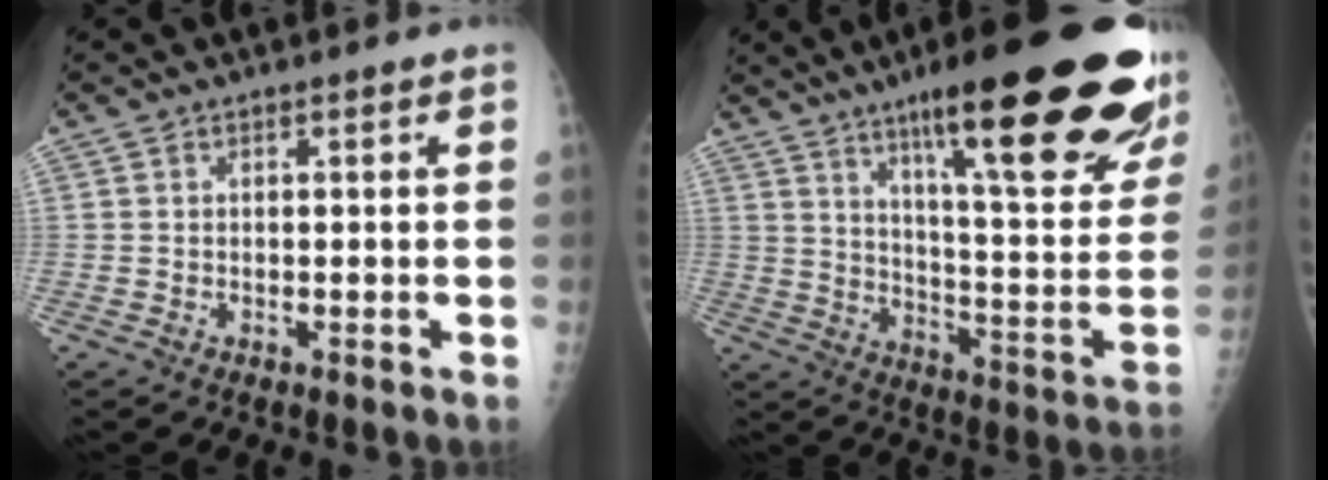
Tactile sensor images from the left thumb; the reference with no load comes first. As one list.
[{"total": 32.1, "force": [19.0, 6.1, 25.2], "torque": [-0.277, -0.057, 0.282]}]